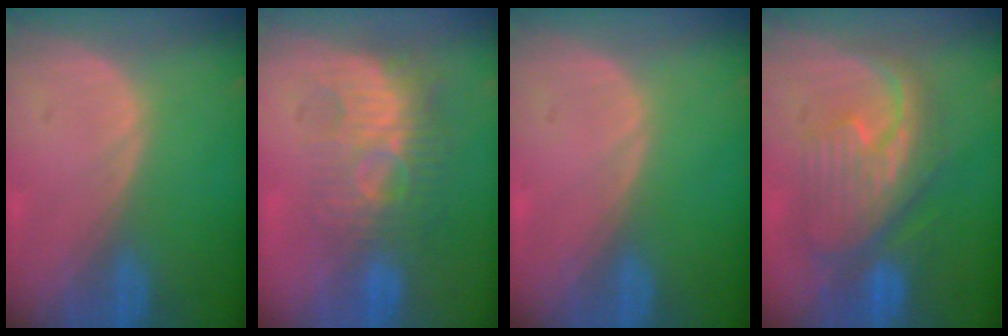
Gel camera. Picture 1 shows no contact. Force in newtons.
{"total": 9.9, "press": 8.5, "slide": 5.1}
{"total": 0.0}
{"total": 9.4, "press": 9.4, "slide": 0.6}